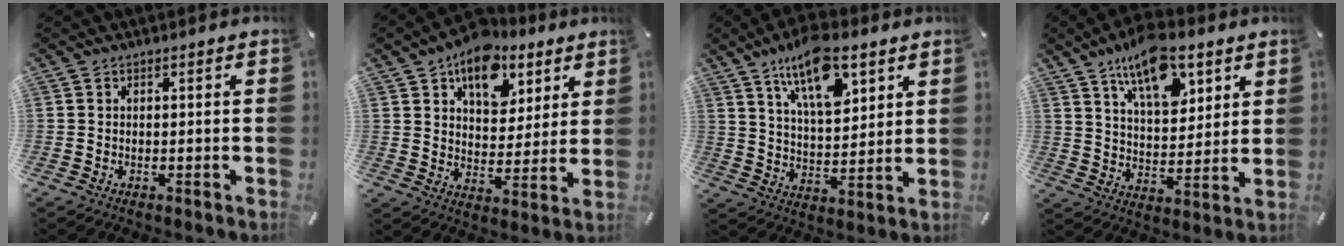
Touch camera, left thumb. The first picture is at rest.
{"total": 12.7, "force": [7.7, 8.5, 5.4], "torque": [-0.068, -0.047, 0.136]}
{"total": 14.3, "force": [8.8, 6.6, 9.2], "torque": [-0.158, -0.030, 0.154]}
{"total": 14.2, "force": [8.9, 7.3, 8.3], "torque": [-0.129, -0.038, 0.155]}